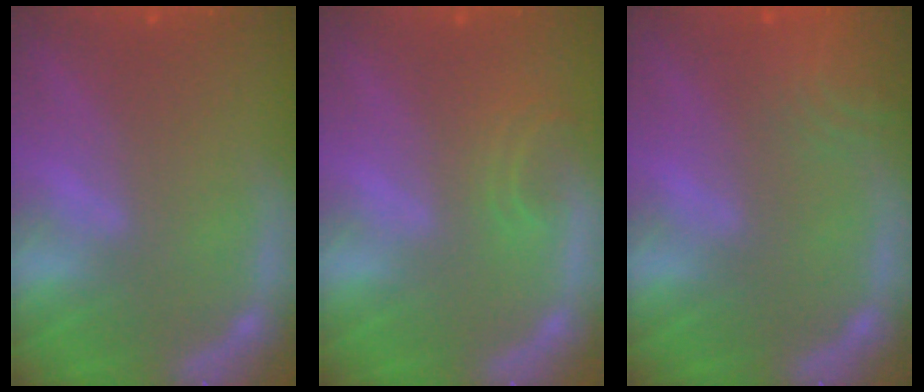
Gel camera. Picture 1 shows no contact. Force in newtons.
{"total": 1.9}
{"total": 5.6}